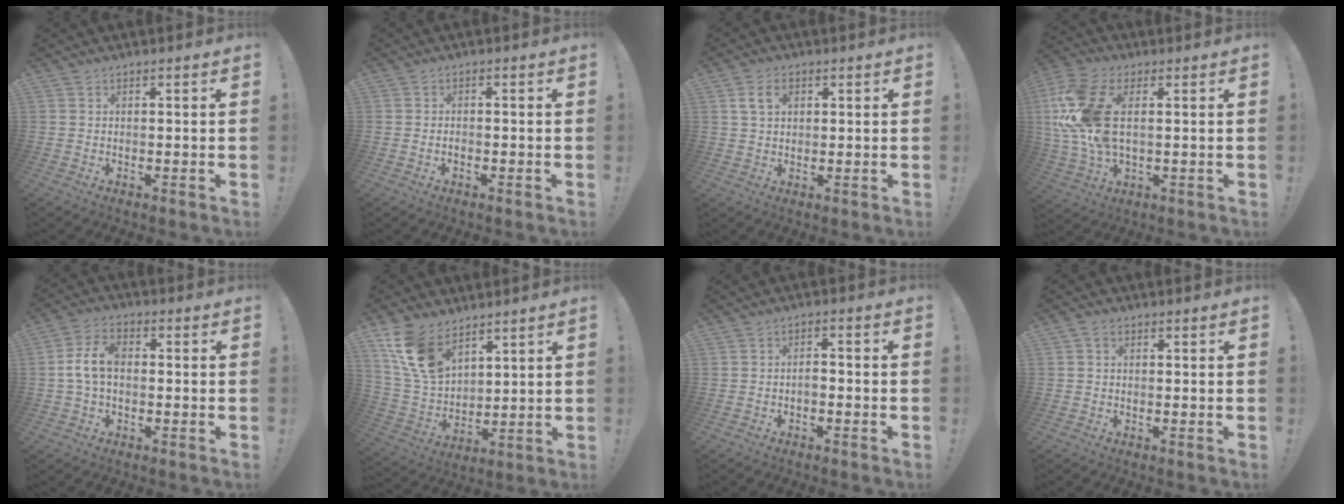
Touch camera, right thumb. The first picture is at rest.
{"total": 1.0, "force": [-0.7, 0.2, 0.6], "torque": [-0.009, 0.000, -0.012]}
{"total": 5.5, "force": [2.0, 3.8, 3.4], "torque": [-0.052, 0.003, 0.036]}
{"total": 18.4, "force": [3.4, 10.3, 14.8], "torque": [-0.300, -0.014, 0.063]}
{"total": 8.3, "force": [-0.3, 5.1, 6.6], "torque": [-0.136, 0.013, 0.000]}
{"total": 14.5, "force": [8.9, 8.5, 7.6], "torque": [-0.156, -0.043, 0.176]}
{"total": 2.3, "force": [-1.3, 0.7, 1.8], "torque": [-0.030, 0.005, -0.024]}
{"total": 1.3, "force": [0.2, 1.0, 0.8], "torque": [-0.019, 0.005, 0.004]}